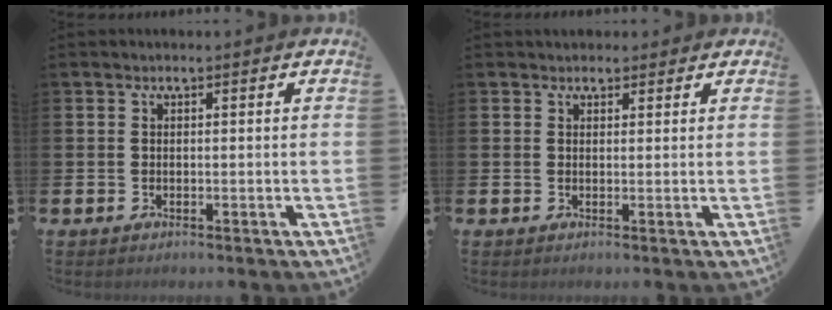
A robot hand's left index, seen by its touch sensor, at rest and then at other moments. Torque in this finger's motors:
{"motor_torque": [0.63, -0.75, 0.18, 0.10]}